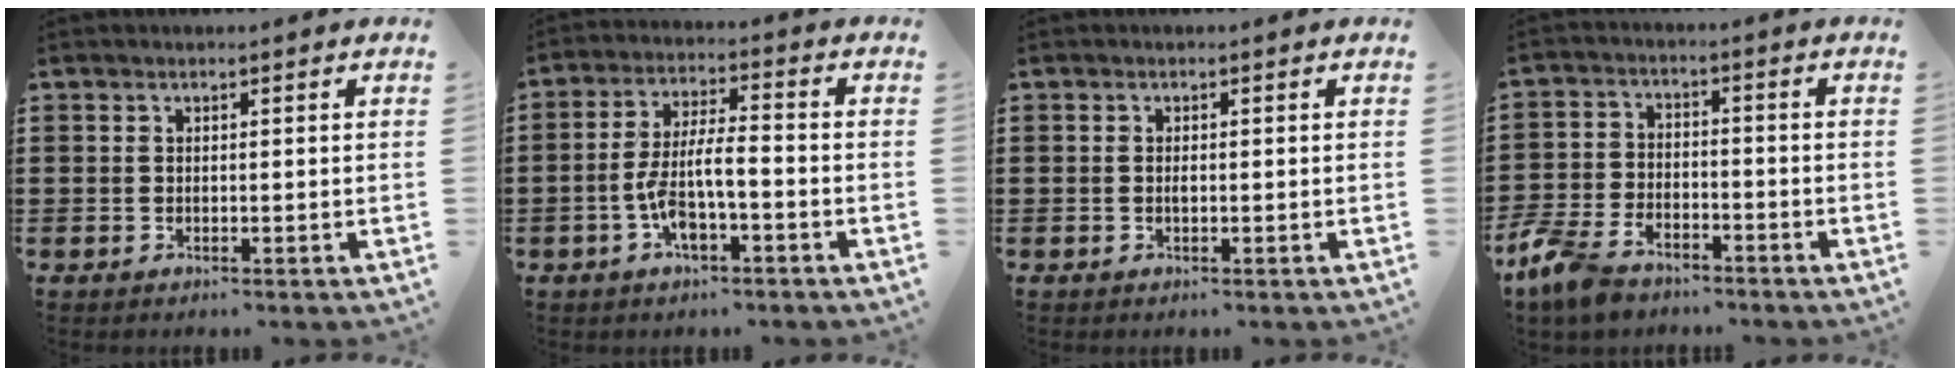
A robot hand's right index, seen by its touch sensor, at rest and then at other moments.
{"total": 7.7, "force": [-2.6, 2.5, 6.8], "torque": [-0.148, -0.003, -0.053]}
{"total": 0.7, "force": [-0.1, 0.3, 0.6], "torque": [-0.013, 0.000, -0.001]}
{"total": 5.6, "force": [-4.7, 2.1, 2.4], "torque": [-0.073, 0.000, -0.097]}